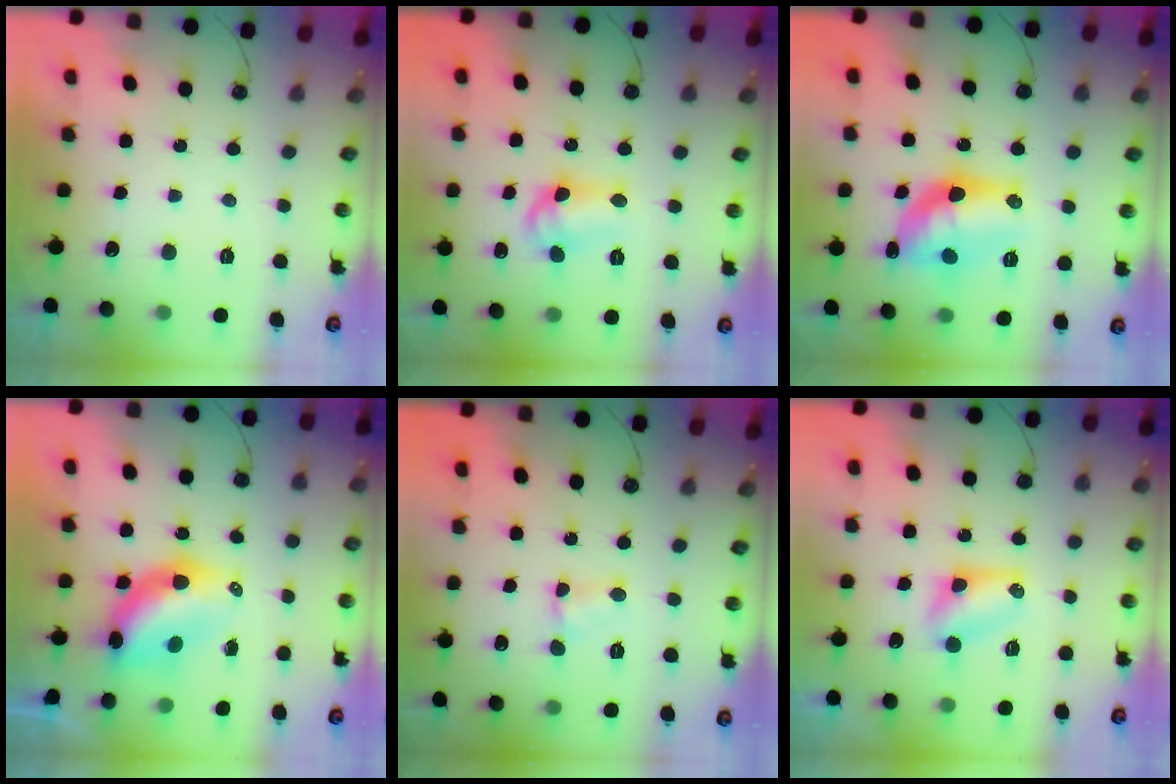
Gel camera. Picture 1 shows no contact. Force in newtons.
{"total": 10.0, "press": 9.3, "slide": 3.7}
{"total": 12.7, "press": 12.7, "slide": 0.4}
{"total": 7.0, "press": 7.0, "slide": 0.6}
{"total": 3.4, "press": 3.4, "slide": 0.5}
{"total": 5.3, "press": 5.3, "slide": 0.6}